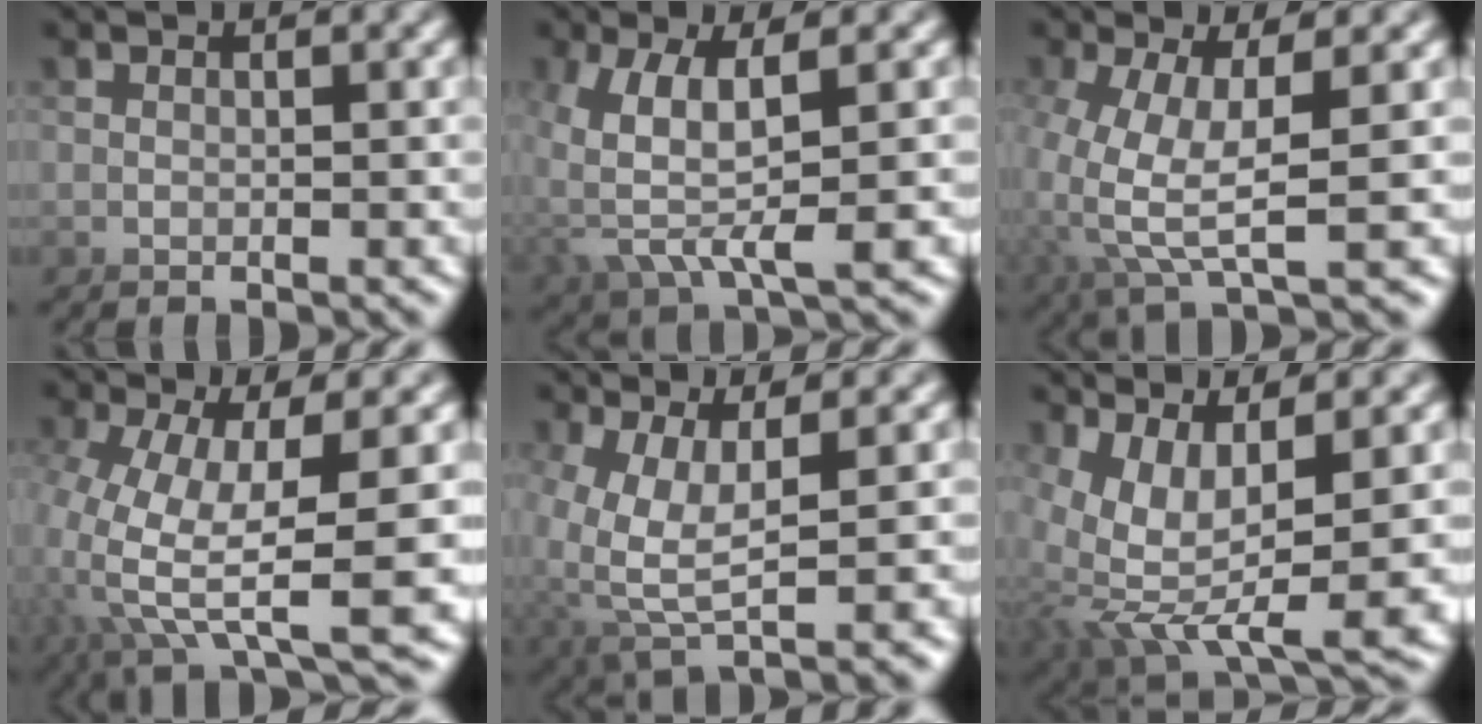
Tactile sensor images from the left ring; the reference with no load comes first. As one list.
[{"total": 2.7, "force": [0.4, -0.6, 2.6], "torque": [-0.103, -0.007, 0.019]}, {"total": 3.1, "force": [0.3, -2.8, 1.2], "torque": [-0.052, 0.019, 0.000]}, {"total": 4.2, "force": [0.9, -0.9, 4.0], "torque": [-0.105, 0.014, 0.009]}, {"total": 2.7, "force": [0.3, -1.6, 2.2], "torque": [-0.065, -0.007, 0.012]}, {"total": 3.6, "force": [-1.3, 1.0, 3.2], "torque": [-0.109, -0.028, -0.009]}]